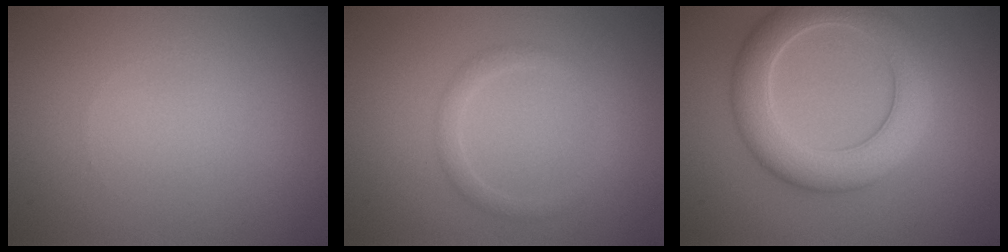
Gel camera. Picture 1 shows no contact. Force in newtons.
{"total": 1.4, "press": 1.4, "slide": 0.0}
{"total": 7.0, "press": 7.0, "slide": 0.3}